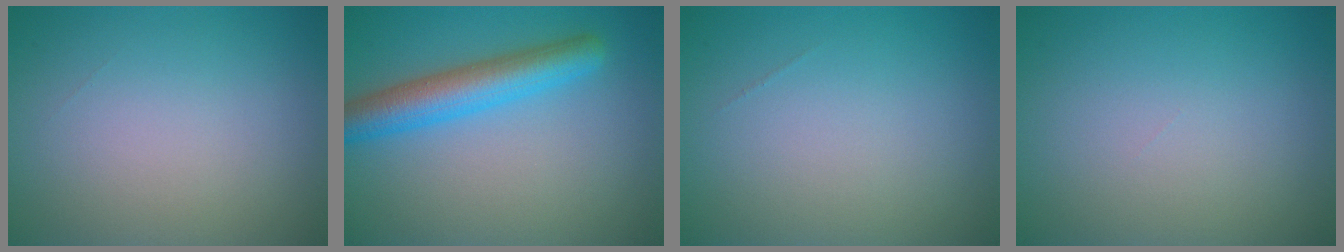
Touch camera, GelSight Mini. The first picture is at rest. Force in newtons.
{"total": 5.1, "press": 5.1, "slide": 0.2}
{"total": 0.0}
{"total": 0.0}